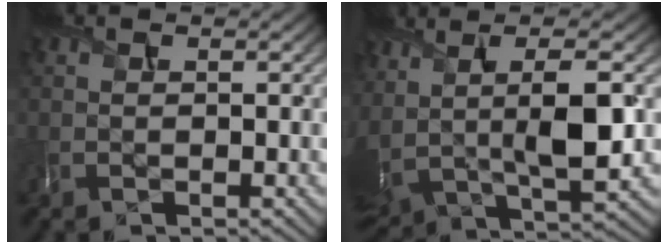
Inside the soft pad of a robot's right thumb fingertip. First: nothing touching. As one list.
[{"total": 10.3, "force": [2.5, 4.2, 9.0], "torque": [-0.201, 0.001, 0.055]}]